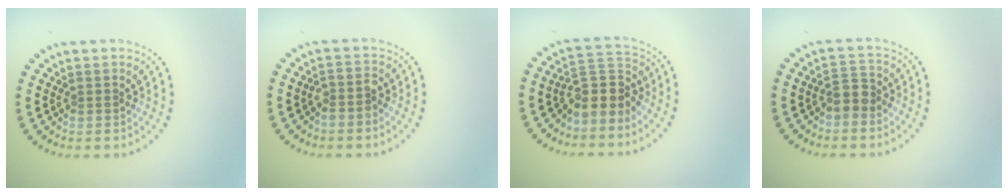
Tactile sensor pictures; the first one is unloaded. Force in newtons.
{"total": 1.8, "press": 1.5, "slide": 0.9}
{"total": 3.8, "press": 3.1, "slide": 2.1}
{"total": 2.0, "press": 1.8, "slide": 0.9}